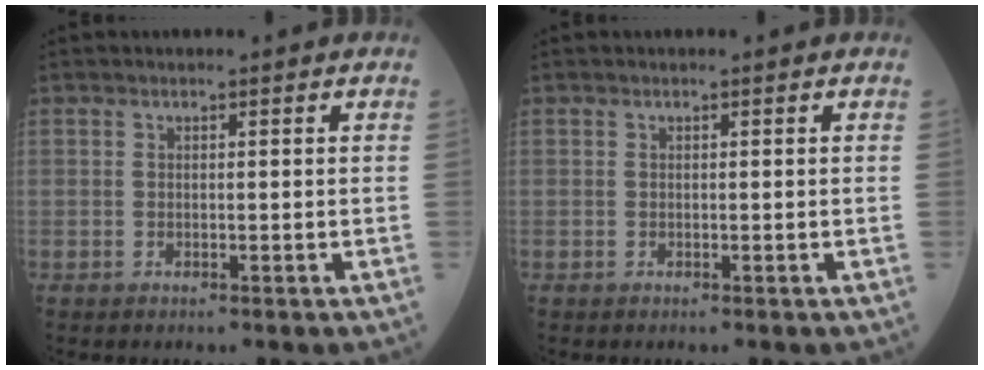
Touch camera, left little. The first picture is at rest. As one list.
[{"total": 0.0}]